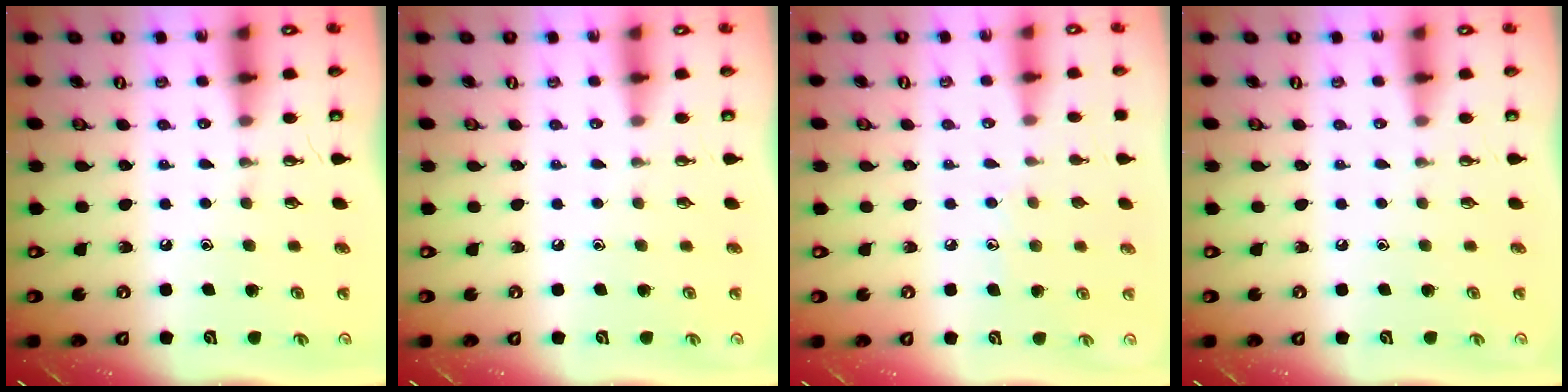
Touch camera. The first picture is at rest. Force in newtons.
{"total": 0.0}
{"total": 6.1, "press": 6.0, "slide": 0.5}
{"total": 0.0}